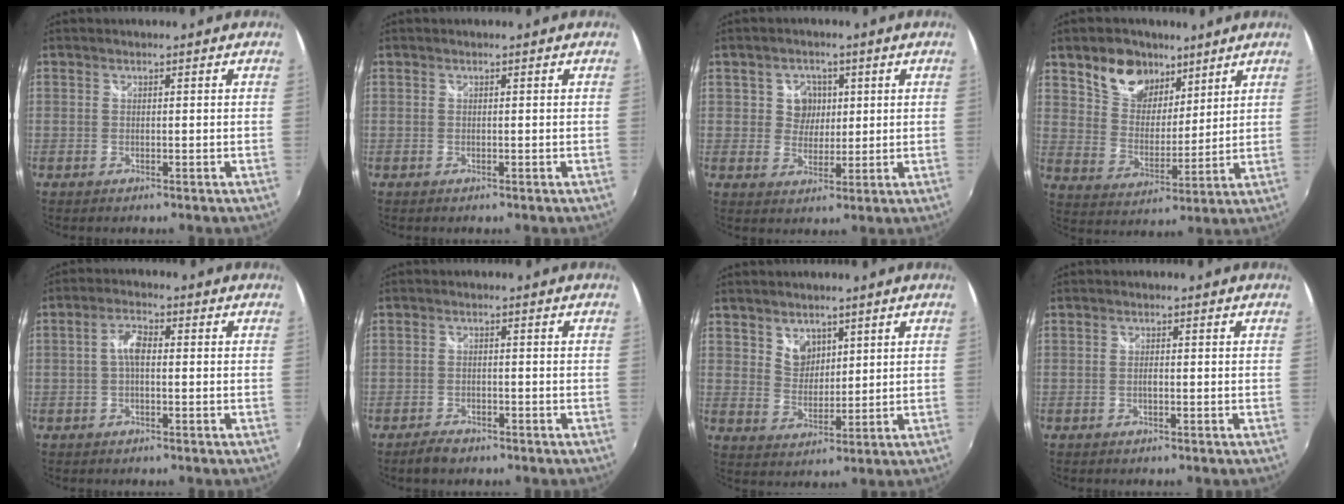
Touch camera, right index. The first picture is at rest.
{"total": 0.0}
{"total": 4.6, "force": [1.2, 4.3, 1.3], "torque": [-0.018, 0.009, 0.022]}
{"total": 10.8, "force": [7.3, 6.6, 4.4], "torque": [-0.082, 0.016, 0.139]}
{"total": 3.3, "force": [-0.2, 1.5, 3.0], "torque": [-0.061, 0.011, -0.005]}
{"total": 3.4, "force": [-2.7, 1.7, 1.4], "torque": [-0.037, -0.003, -0.046]}
{"total": 5.0, "force": [3.1, 3.6, 1.5], "torque": [-0.014, 0.002, 0.060]}
{"total": 1.0, "force": [-0.3, 0.4, 0.8], "torque": [-0.017, 0.000, -0.008]}